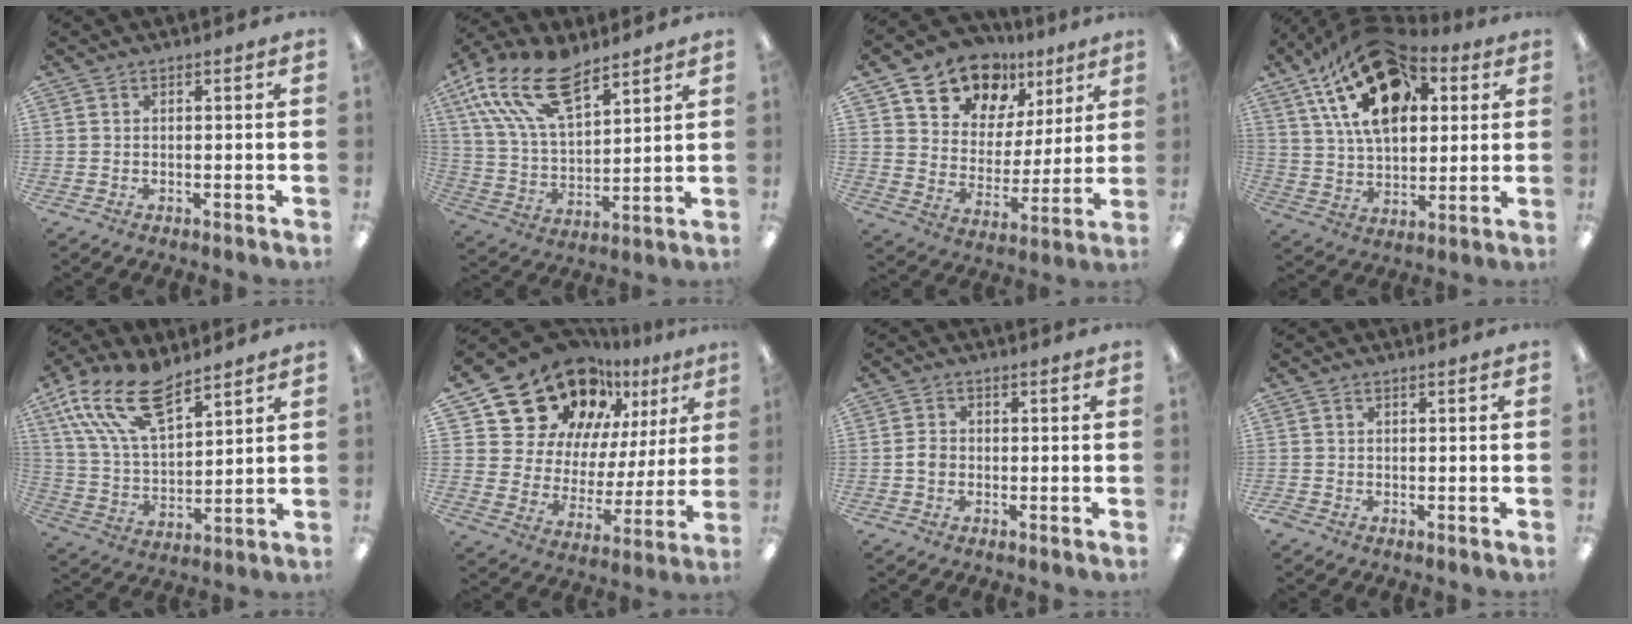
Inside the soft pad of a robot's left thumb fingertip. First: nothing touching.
{"total": 18.9, "force": [12.0, 8.8, 11.6], "torque": [-0.246, -0.048, 0.217]}
{"total": 13.2, "force": [10.1, 8.1, 2.7], "torque": [-0.055, -0.080, 0.190]}
{"total": 21.5, "force": [10.9, 12.7, 13.6], "torque": [-0.232, -0.041, 0.193]}
{"total": 17.3, "force": [11.3, 7.4, 10.8], "torque": [-0.238, -0.044, 0.205]}
{"total": 21.1, "force": [15.8, 11.9, 7.2], "torque": [-0.135, -0.112, 0.295]}
{"total": 2.3, "force": [-0.5, 1.8, 1.4], "torque": [-0.025, 0.005, -0.010]}
{"total": 0.8, "force": [-0.6, 0.6, 0.3], "torque": [-0.003, 0.001, -0.011]}